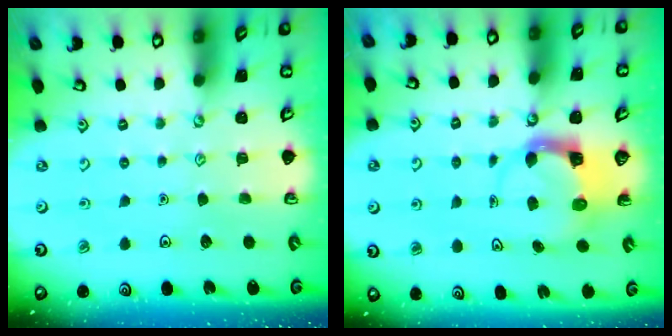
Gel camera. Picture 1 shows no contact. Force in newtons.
{"total": 3.7, "press": 3.7, "slide": 0.5}